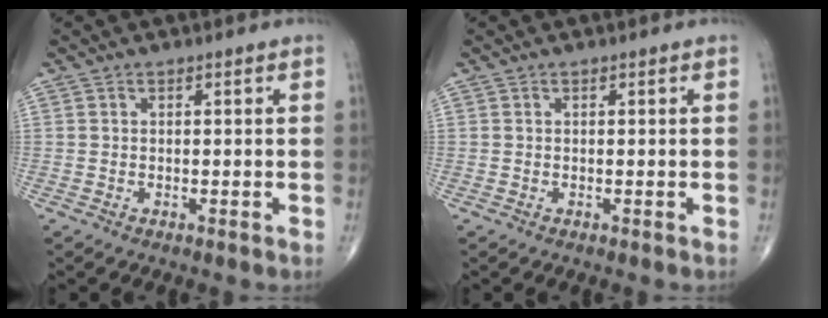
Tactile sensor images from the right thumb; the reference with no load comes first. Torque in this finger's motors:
{"motor_torque": [0.08, 0.07, 0.14, -0.16, 0.01]}